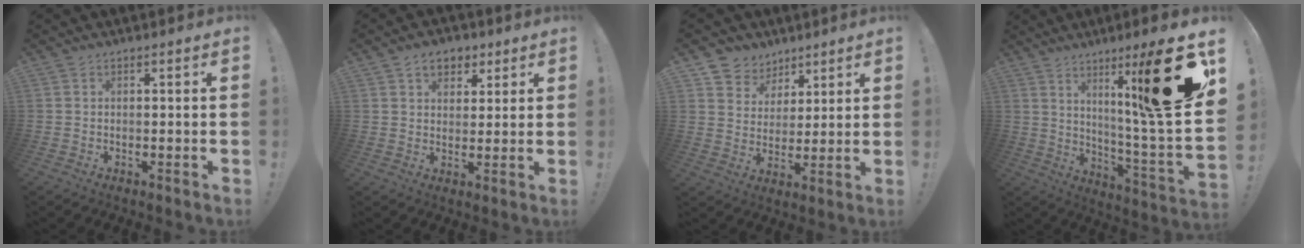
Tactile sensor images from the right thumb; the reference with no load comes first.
{"total": 7.1, "force": [3.7, 5.2, 3.1], "torque": [-0.032, -0.013, 0.068]}
{"total": 7.4, "force": [4.3, 6.0, 0.3], "torque": [-0.010, -0.034, 0.088]}
{"total": 22.4, "force": [9.6, 0.3, 20.2], "torque": [-0.298, -0.076, 0.136]}